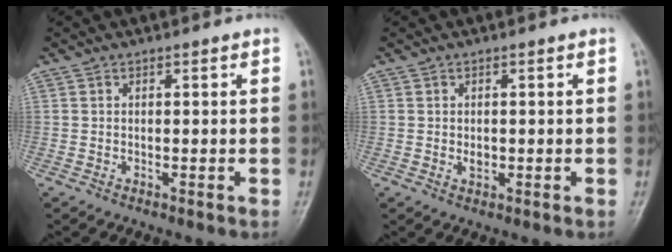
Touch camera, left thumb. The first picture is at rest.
{"total": 1.6, "force": [0.0, 1.2, 1.1], "torque": [-0.012, -0.001, 0.002]}